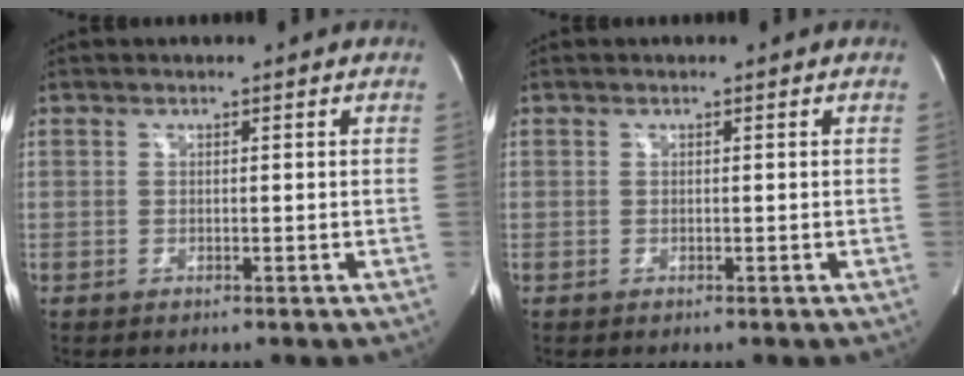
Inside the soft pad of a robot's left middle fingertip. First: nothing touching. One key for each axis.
{"total": 0.0}